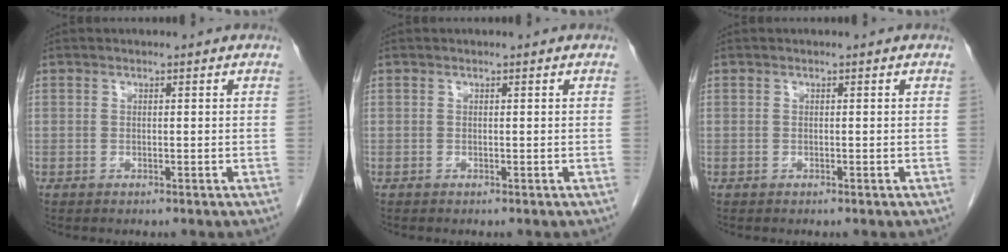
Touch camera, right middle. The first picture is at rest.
{"total": 0.0}
{"total": 0.0}